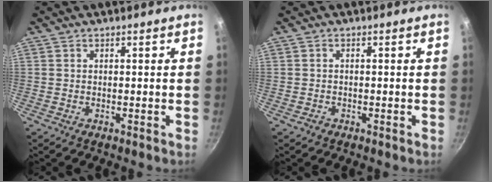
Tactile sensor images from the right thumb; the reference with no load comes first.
{"total": 0.8, "force": [-0.6, 0.5, 0.2], "torque": [-0.009, 0.007, -0.009]}